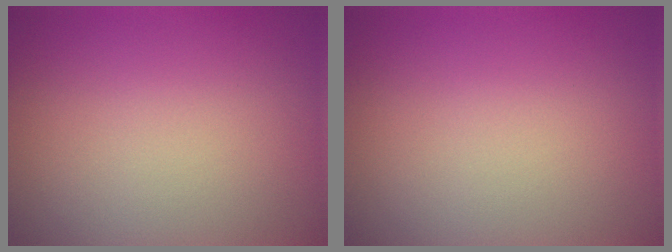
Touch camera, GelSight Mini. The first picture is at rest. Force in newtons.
{"total": 0.0}